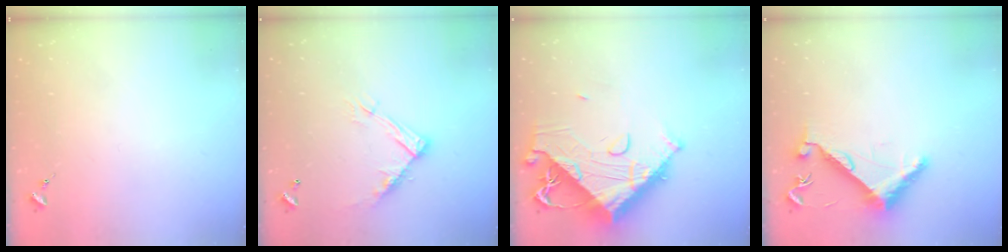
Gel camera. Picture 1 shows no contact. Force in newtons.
{"total": 11.8, "press": 11.8, "slide": 0.5}
{"total": 20.0, "press": 19.9, "slide": 2.3}
{"total": 8.6, "press": 8.6, "slide": 0.7}